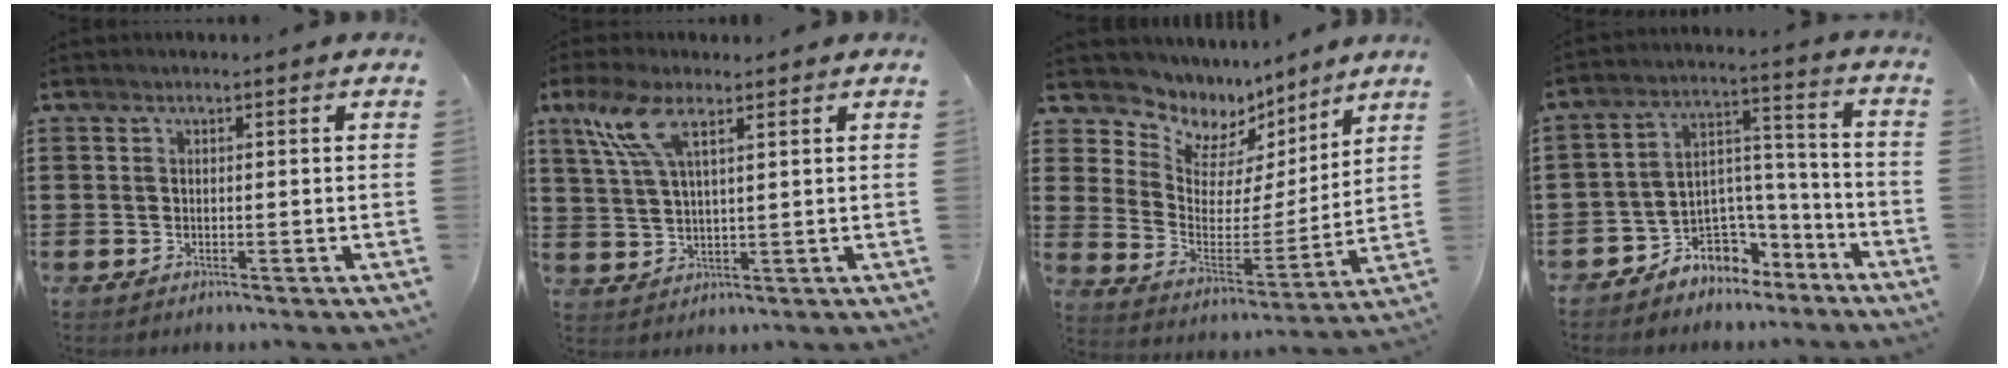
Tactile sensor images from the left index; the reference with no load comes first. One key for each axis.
{"total": 7.5, "fx": 4.3, "fy": 2.0, "fz": 5.9, "tx": -0.143, "ty": 0.004, "tz": 0.072}
{"total": 6.6, "fx": 5.3, "fy": 3.9, "fz": 0.6, "tx": -0.048, "ty": -0.050, "tz": 0.092}
{"total": 6.5, "fx": -5.2, "fy": 3.8, "fz": 0.7, "tx": -0.016, "ty": 0.016, "tz": -0.097}